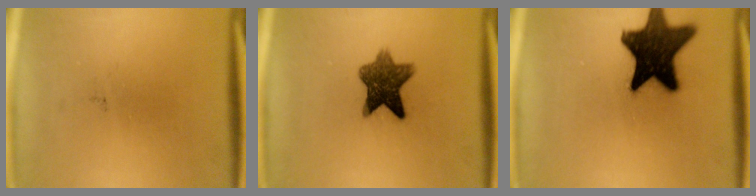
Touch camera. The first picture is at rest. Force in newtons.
{"total": 8.3}
{"total": 16.8}